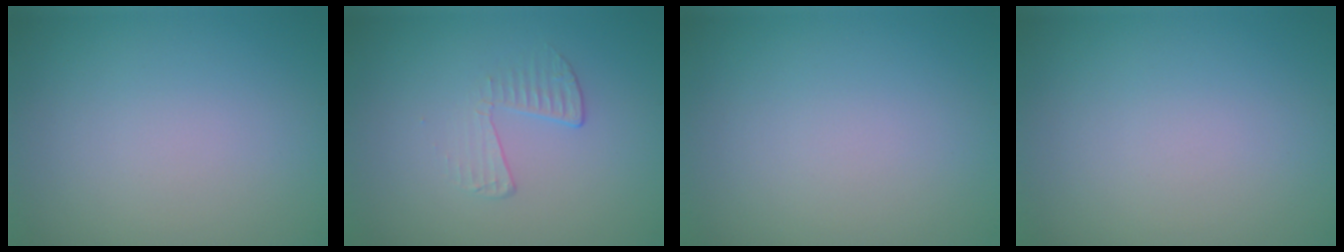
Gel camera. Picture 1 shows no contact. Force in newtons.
{"total": 1.8, "press": 0.5, "slide": 1.7}
{"total": 0.0}
{"total": 0.0}